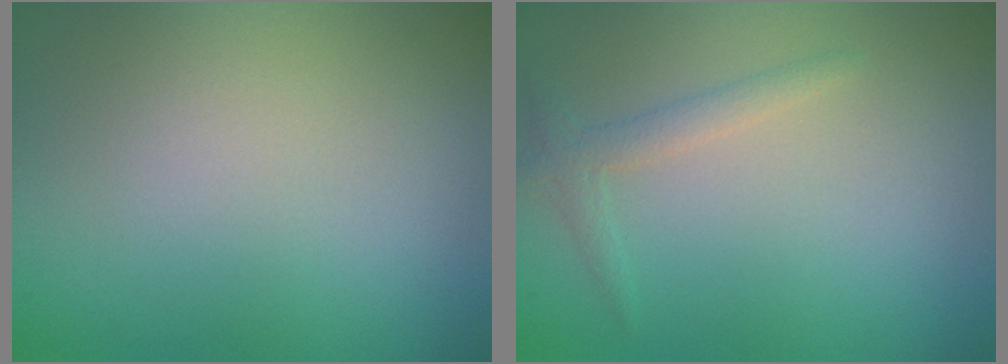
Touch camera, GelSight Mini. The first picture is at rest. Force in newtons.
{"total": 1.5, "press": 1.5, "slide": 0.0}